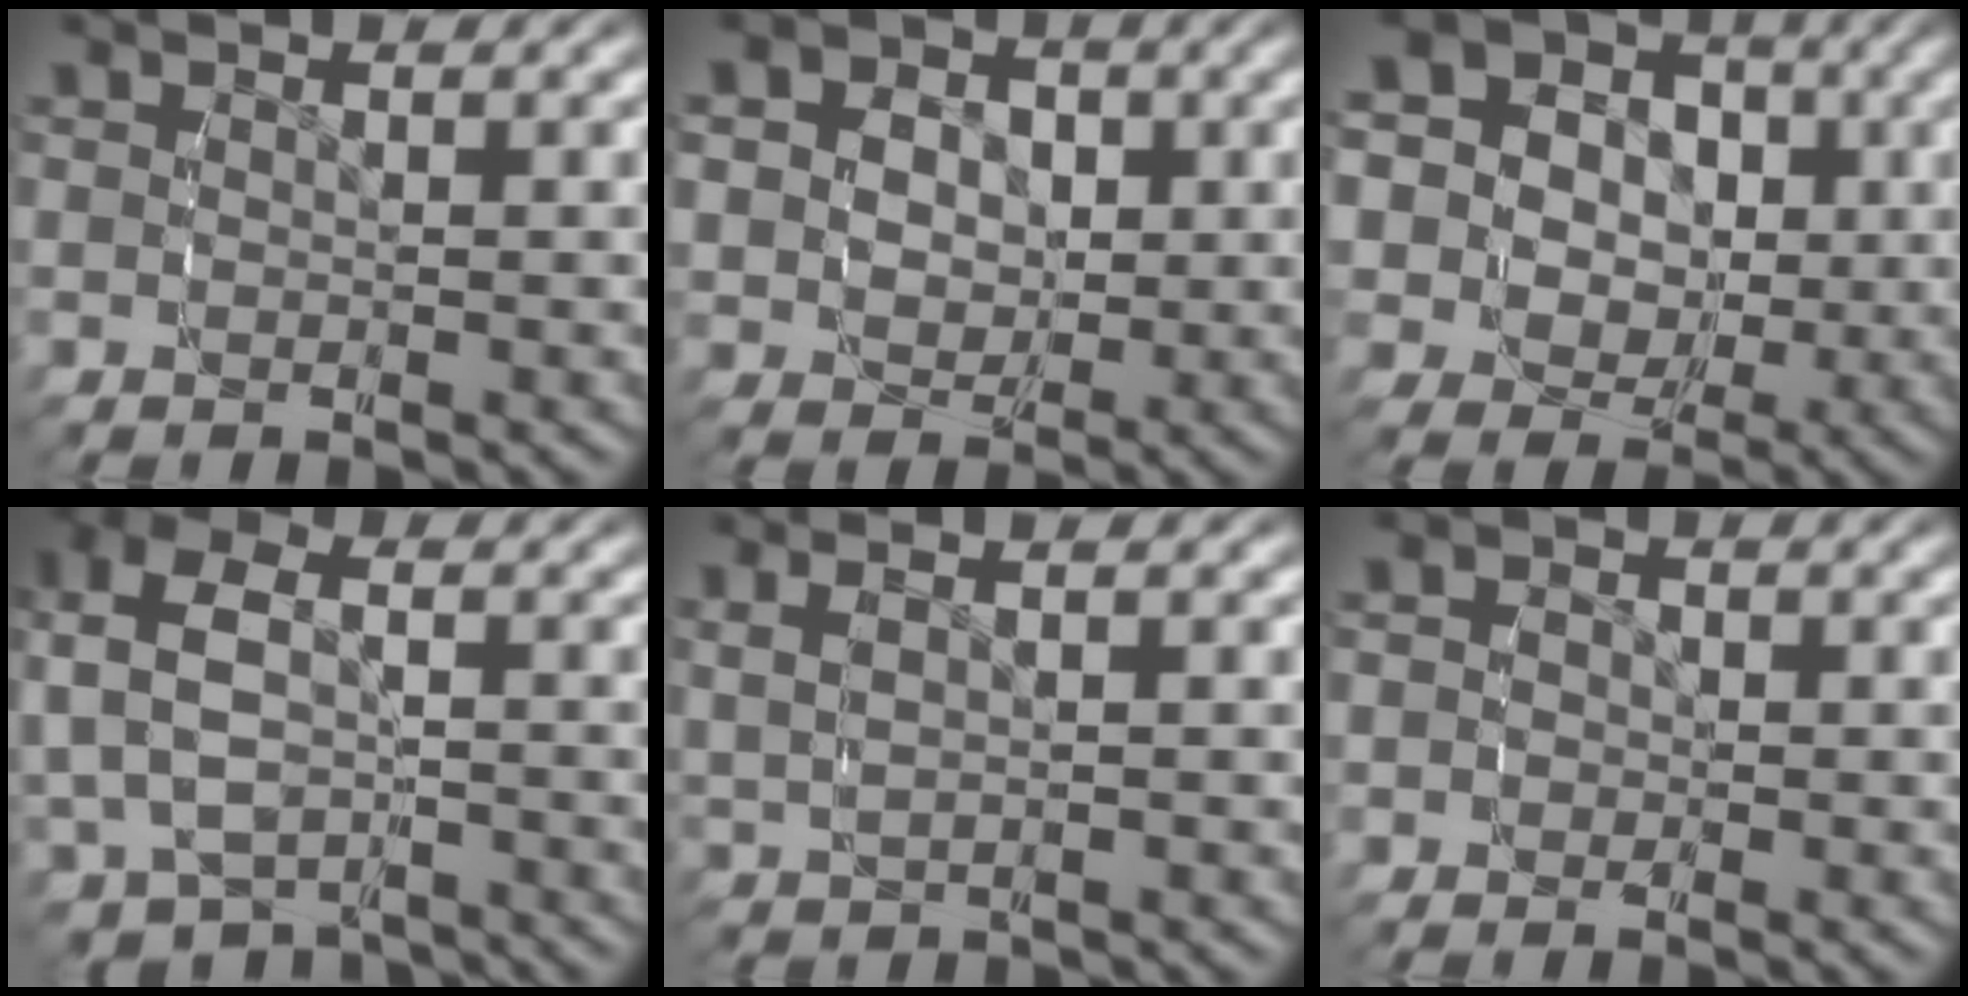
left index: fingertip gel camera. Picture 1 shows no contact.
{"total": 6.9, "force": [0.5, 6.0, 3.4], "torque": [-0.075, -0.024, 0.015]}
{"total": 17.6, "force": [1.1, 15.7, 7.9], "torque": [-0.204, -0.039, -0.001]}
{"total": 7.2, "force": [-1.3, 5.4, 4.6], "torque": [-0.108, -0.020, -0.012]}
{"total": 3.3, "force": [1.3, 1.6, 2.6], "torque": [-0.049, 0.012, 0.024]}
{"total": 1.6, "force": [-0.4, 1.5, 0.3], "torque": [-0.005, -0.001, -0.013]}